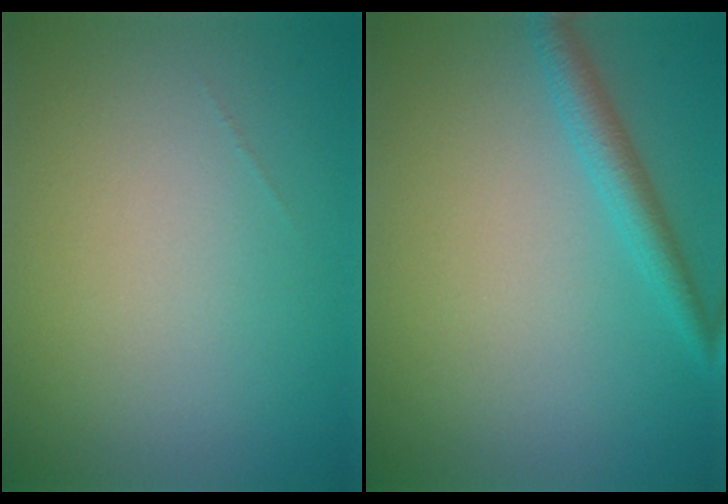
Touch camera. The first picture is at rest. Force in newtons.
{"total": 2.5, "press": 2.5, "slide": 0.1}